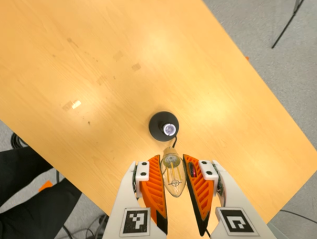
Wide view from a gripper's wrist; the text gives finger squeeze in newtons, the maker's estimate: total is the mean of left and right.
{"total": 11.1, "left": 10.7, "right": 11.6}